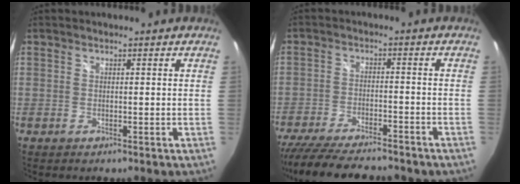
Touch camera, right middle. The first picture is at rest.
{"total": 18.0, "force": [-15.1, 4.6, 8.6], "torque": [-0.174, -0.031, -0.235]}